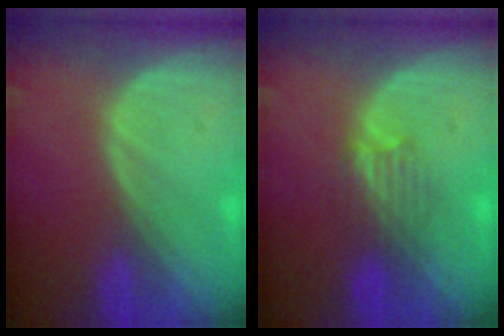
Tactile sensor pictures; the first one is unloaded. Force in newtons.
{"total": 3.3, "press": 3.3, "slide": 0.1}